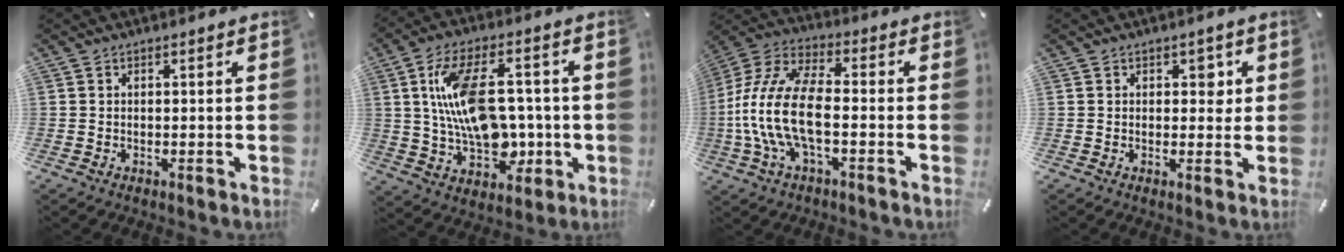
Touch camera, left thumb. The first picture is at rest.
{"total": 17.6, "force": [1.4, 11.2, 13.5], "torque": [-0.246, 0.014, 0.028]}
{"total": 15.7, "force": [-3.2, 7.7, 13.3], "torque": [-0.290, -0.002, -0.061]}
{"total": 3.3, "force": [1.0, 2.4, 2.1], "torque": [-0.004, -0.007, 0.005]}